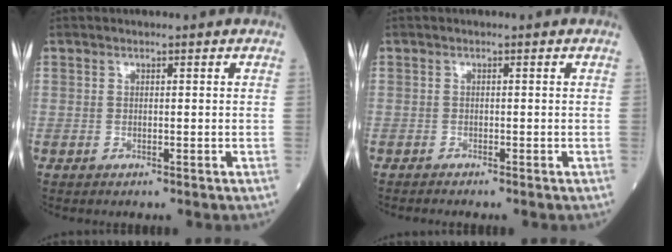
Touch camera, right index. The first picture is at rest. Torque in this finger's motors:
{"motor_torque": [0.00, 0.00, -0.03, -0.01]}